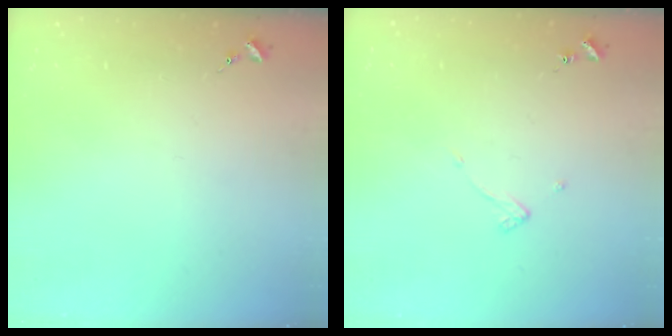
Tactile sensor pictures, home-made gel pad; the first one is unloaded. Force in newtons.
{"total": 4.7, "press": 4.7, "slide": 0.2}